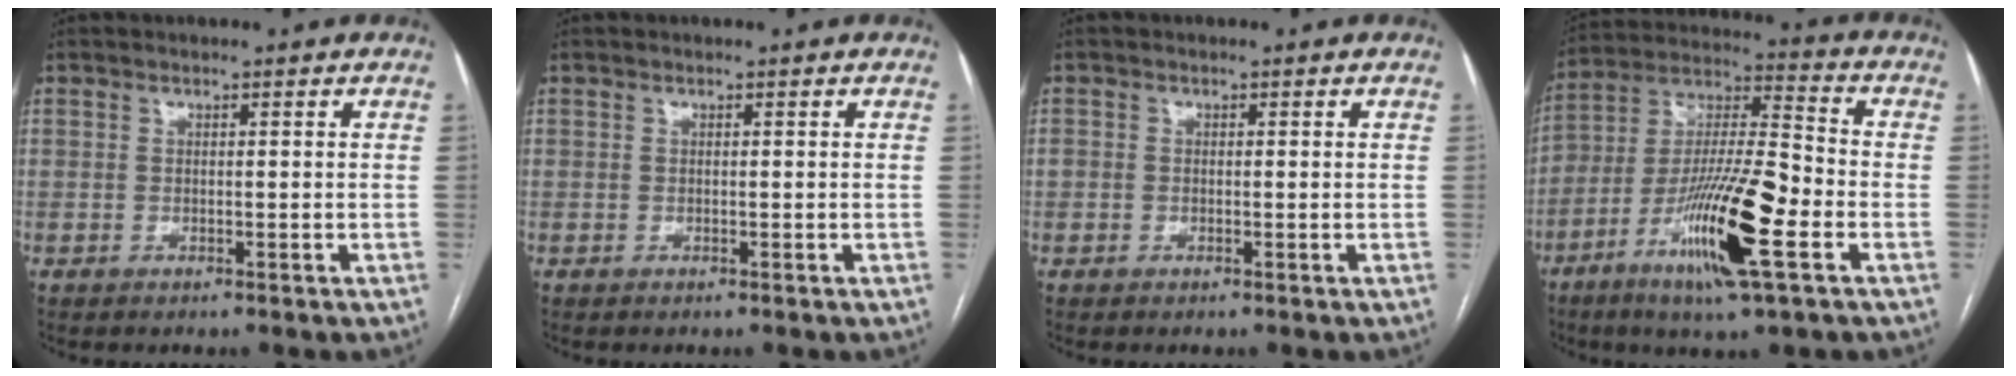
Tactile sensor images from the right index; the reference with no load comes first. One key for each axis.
{"total": 0.0}
{"total": 0.8, "fx": -0.1, "fy": 0.8, "fz": 0.2, "tx": 0.003, "ty": 0.007, "tz": -0.001}
{"total": 17.5, "fx": -7.1, "fy": 2.1, "fz": 15.8, "tx": -0.300, "ty": -0.011, "tz": -0.126}